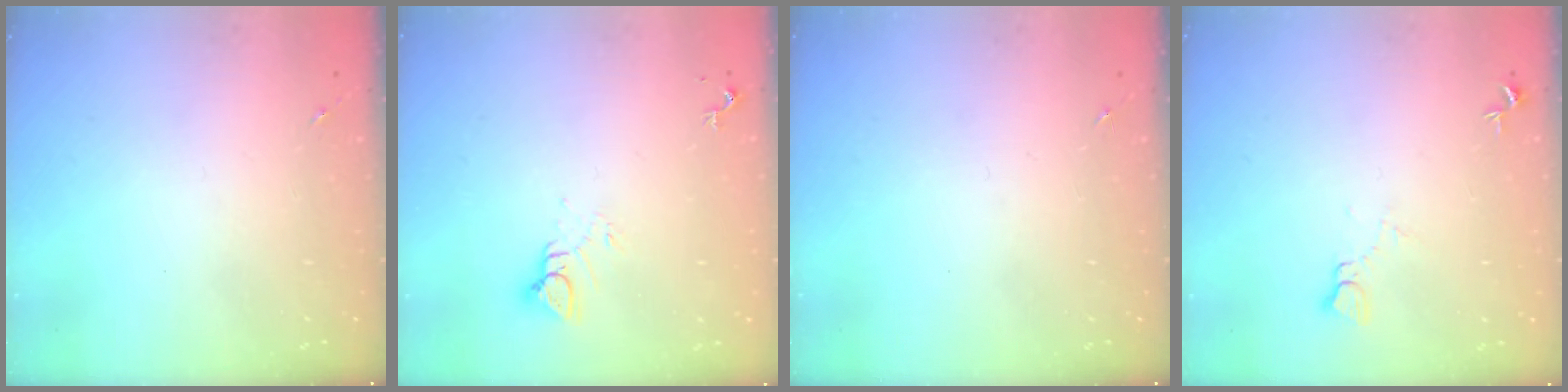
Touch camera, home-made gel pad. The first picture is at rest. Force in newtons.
{"total": 5.6, "press": 5.6, "slide": 0.4}
{"total": 0.0}
{"total": 3.7, "press": 3.7, "slide": 0.3}